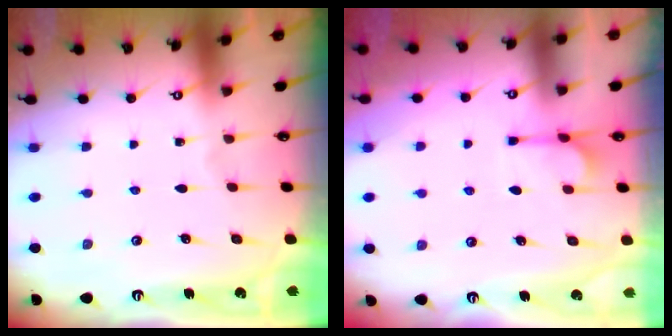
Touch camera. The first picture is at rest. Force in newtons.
{"total": 2.2, "press": 1.8, "slide": 1.2}